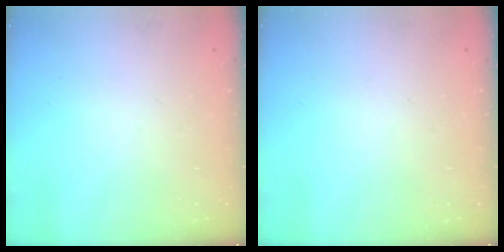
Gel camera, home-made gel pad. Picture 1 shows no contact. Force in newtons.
{"total": 0.0}